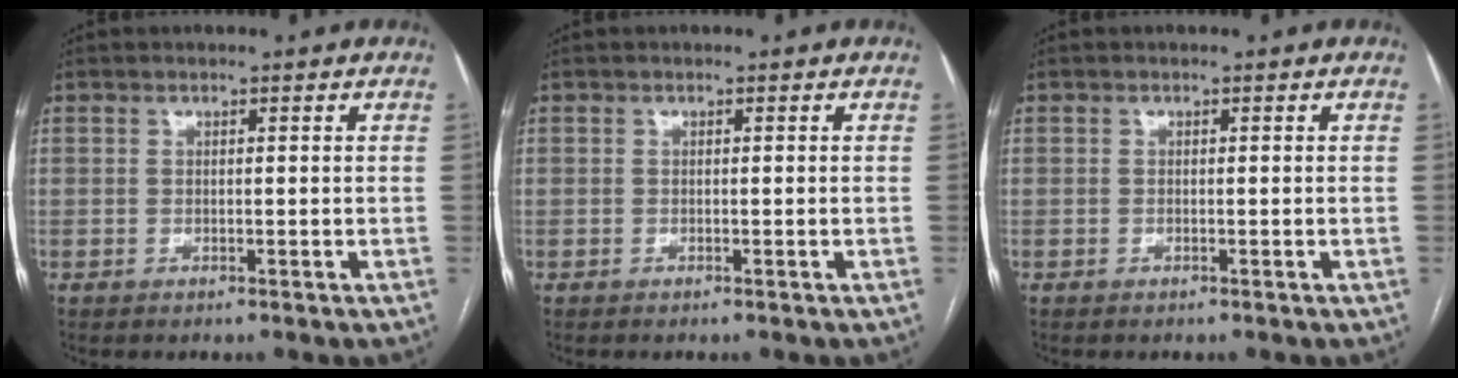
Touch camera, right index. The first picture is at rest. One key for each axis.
{"total": 0.0}
{"total": 0.0}